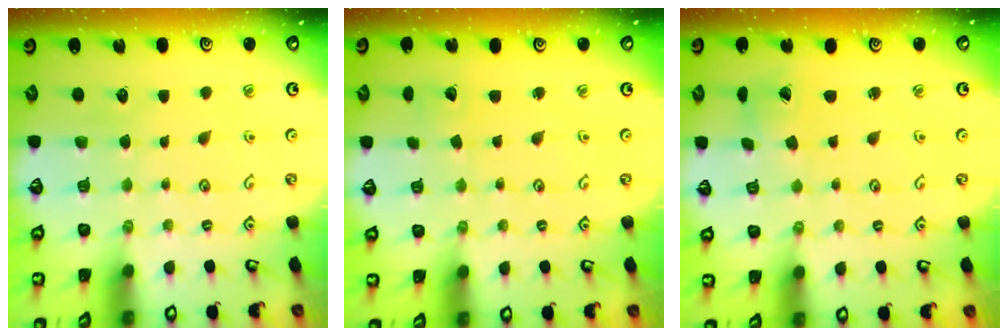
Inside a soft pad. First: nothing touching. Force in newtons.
{"total": 1.2, "press": 1.2, "slide": 0.1}
{"total": 1.6, "press": 1.6, "slide": 0.2}